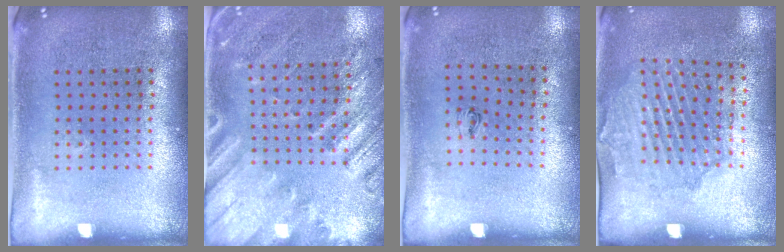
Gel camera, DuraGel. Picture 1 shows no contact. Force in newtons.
{"total": 2.5, "press": 2.0, "slide": 1.6}
{"total": 0.5, "press": 0.2, "slide": 0.5}
{"total": 1.6, "press": 1.4, "slide": 0.7}